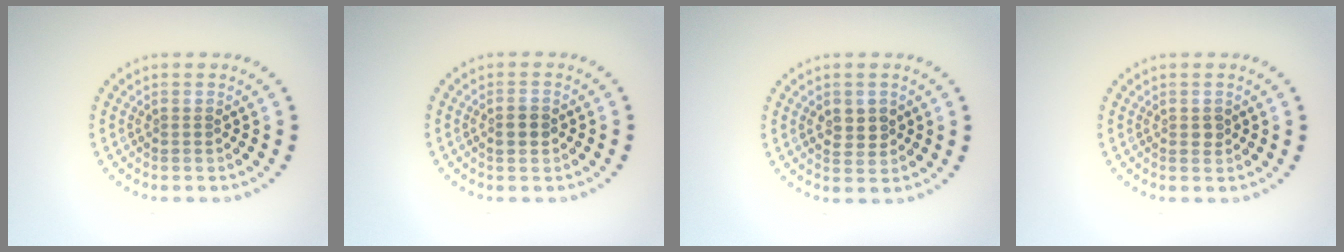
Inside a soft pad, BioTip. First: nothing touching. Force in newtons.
{"total": 1.7, "press": 1.7, "slide": 0.2}
{"total": 2.1, "press": 2.0, "slide": 0.5}
{"total": 0.9, "press": 0.9, "slide": 0.0}